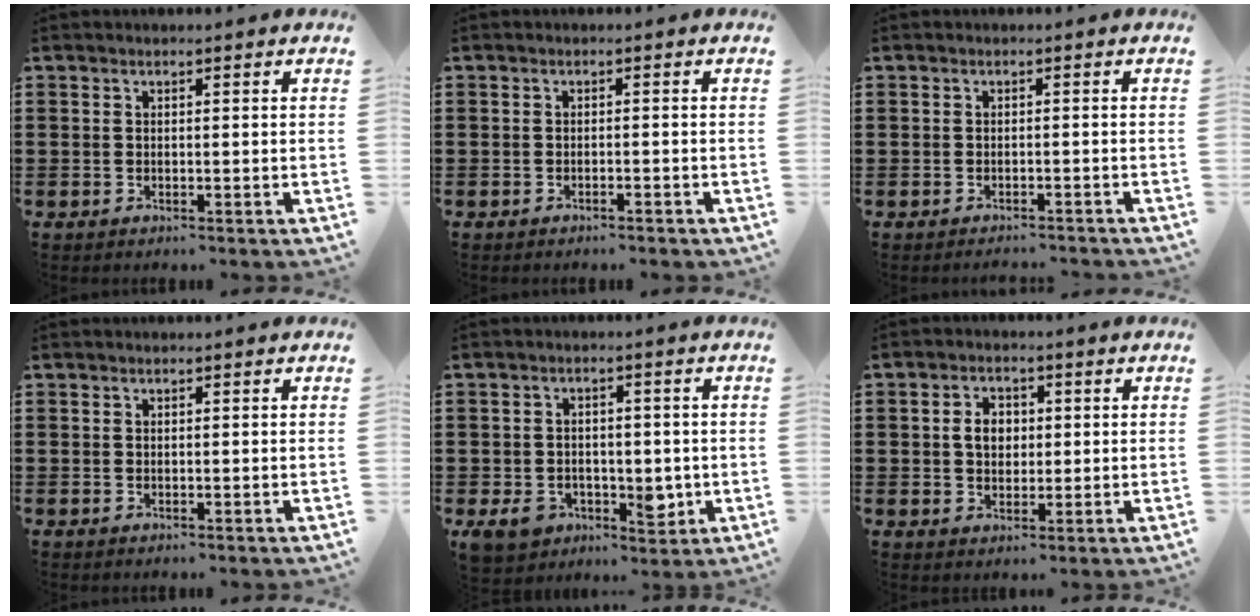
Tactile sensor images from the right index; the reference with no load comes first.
{"total": 0.7, "force": [-0.6, -0.1, 0.3], "torque": [-0.009, -0.004, -0.012]}
{"total": 1.3, "force": [-1.3, 0.1, -0.2], "torque": [-0.001, 0.003, -0.029]}
{"total": 0.0}
{"total": 6.6, "force": [-1.7, 5.3, 3.5], "torque": [-0.069, 0.007, -0.027]}
{"total": 3.6, "force": [0.3, 2.8, 2.3], "torque": [-0.046, 0.008, 0.000]}